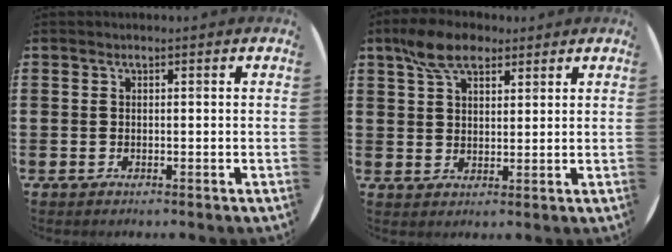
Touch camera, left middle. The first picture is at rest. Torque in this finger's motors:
{"motor_torque": [1.13, -1.01, 0.16, 0.05]}